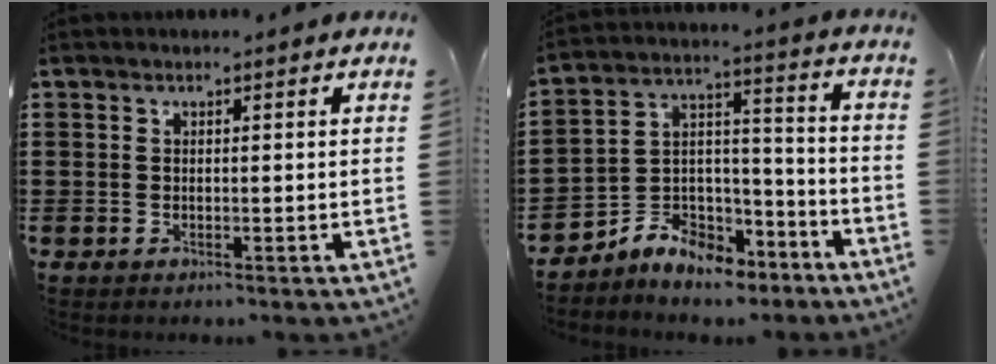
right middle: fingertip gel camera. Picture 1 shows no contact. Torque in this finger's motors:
{"motor_torque": [2.14, 0.00, 0.32, 0.10]}